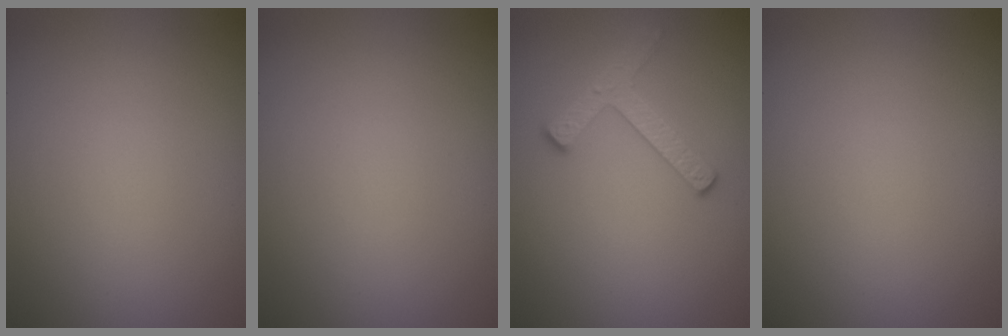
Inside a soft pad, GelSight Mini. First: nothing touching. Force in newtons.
{"total": 0.0}
{"total": 2.5, "press": 2.4, "slide": 0.5}
{"total": 0.0}